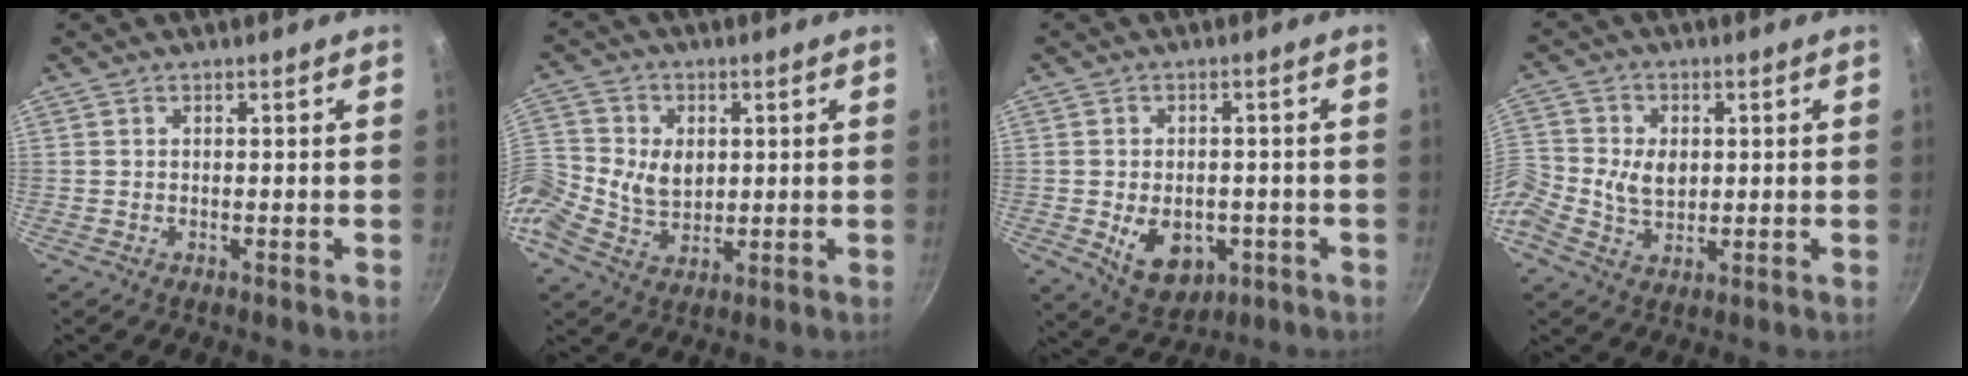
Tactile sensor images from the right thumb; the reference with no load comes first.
{"total": 14.1, "force": [0.3, 11.5, 8.1], "torque": [-0.184, 0.026, 0.003]}
{"total": 9.5, "force": [-2.4, 6.7, 6.4], "torque": [-0.072, -0.001, -0.021]}
{"total": 10.5, "force": [-0.4, 8.4, 6.3], "torque": [-0.134, 0.022, -0.015]}